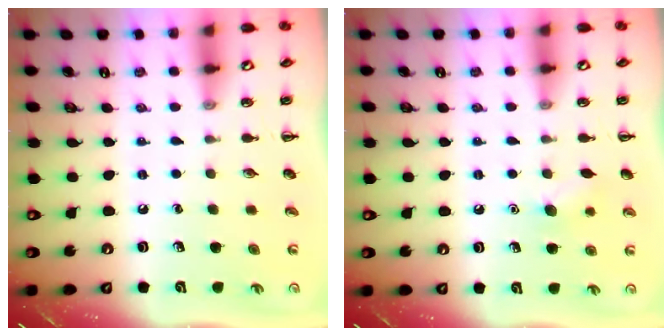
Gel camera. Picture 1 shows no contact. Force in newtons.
{"total": 7.5, "press": 7.2, "slide": 2.2}